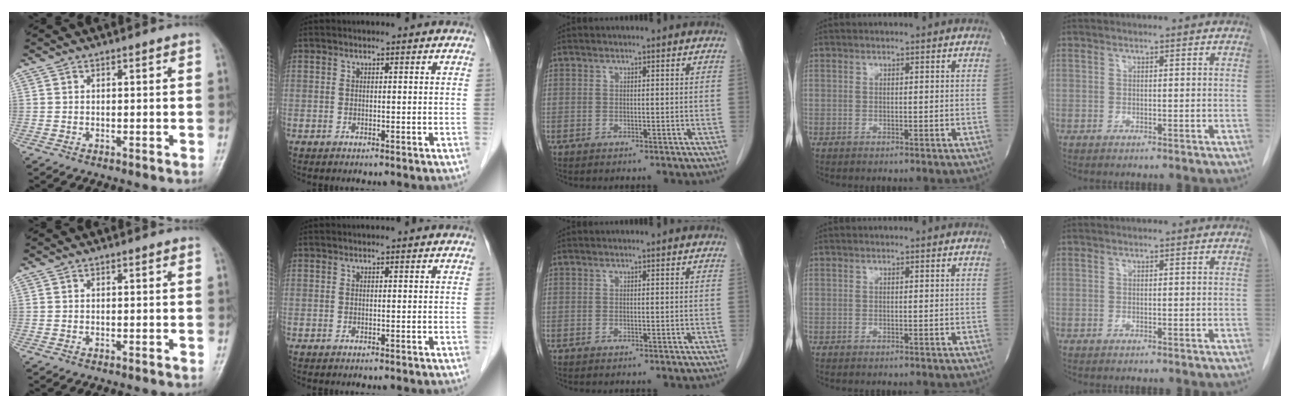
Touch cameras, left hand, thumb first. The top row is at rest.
{}